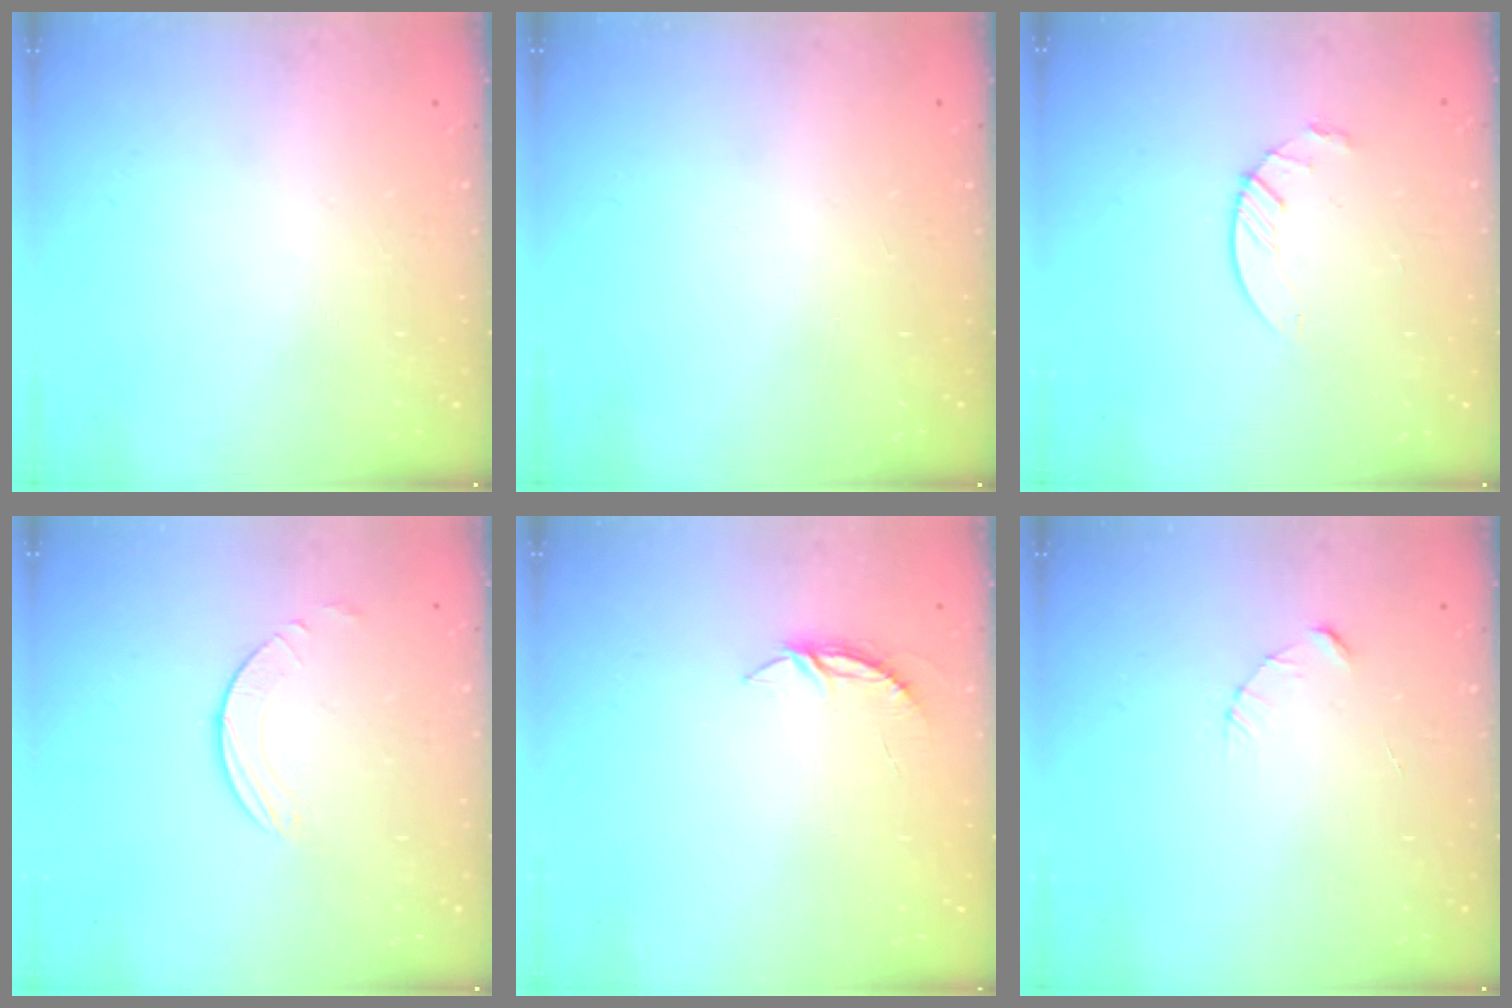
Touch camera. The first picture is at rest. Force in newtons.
{"total": 0.0}
{"total": 4.9, "press": 4.9, "slide": 0.4}
{"total": 1.6, "press": 1.6, "slide": 0.2}
{"total": 3.7, "press": 3.6, "slide": 0.4}
{"total": 2.3, "press": 2.3, "slide": 0.3}